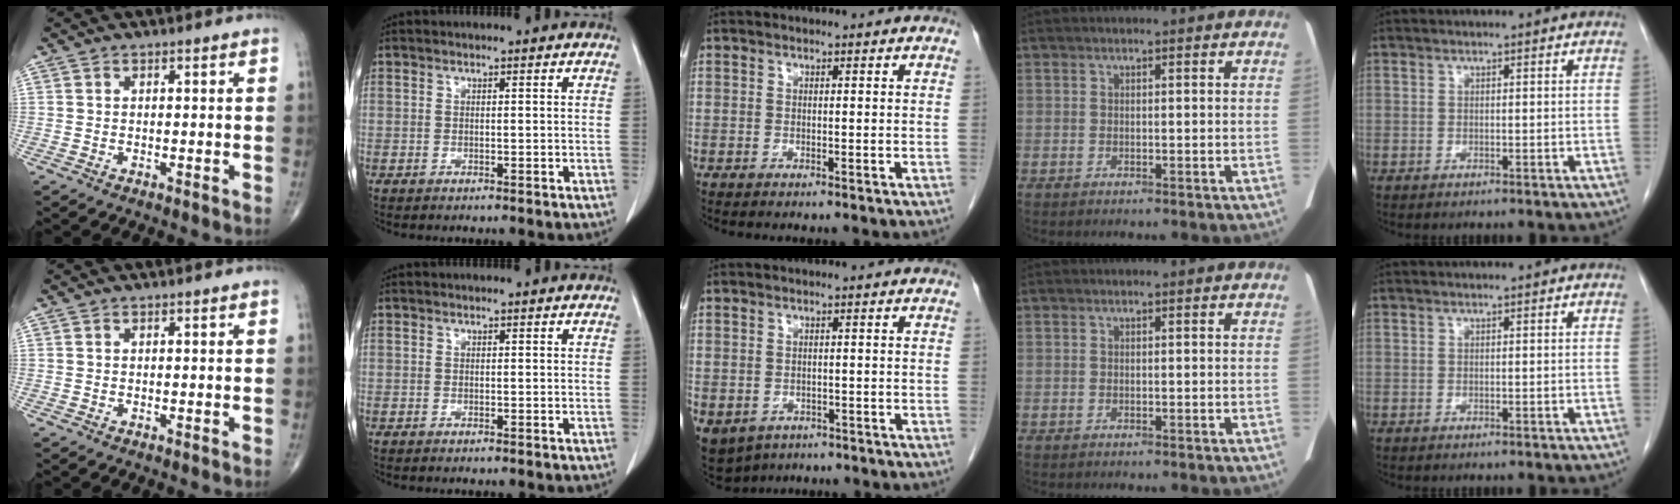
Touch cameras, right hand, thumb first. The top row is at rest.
{"middle": {"total": 13.5, "force": [-6.7, 10.5, 5.2], "torque": [-0.159, -0.015, -0.079]}}